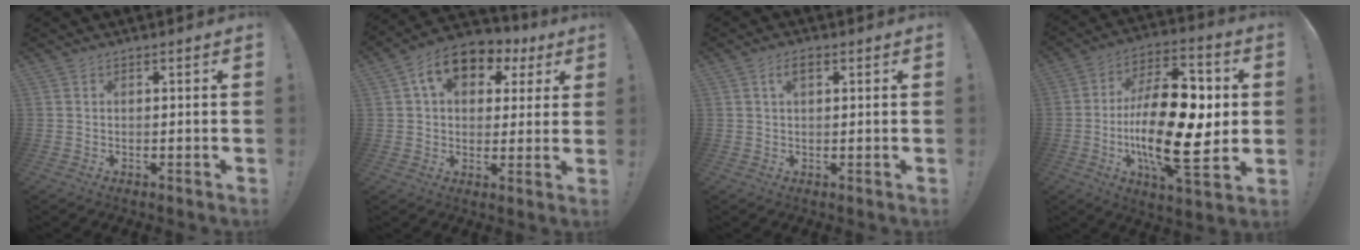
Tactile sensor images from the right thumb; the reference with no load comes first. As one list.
[{"total": 12.8, "force": [5.6, 8.5, 7.7], "torque": [-0.121, -0.014, 0.105]}, {"total": 3.3, "force": [1.2, 1.5, 2.7], "torque": [-0.048, 0.005, 0.018]}, {"total": 27.3, "force": [-2.3, 12.4, 24.2], "torque": [-0.434, 0.007, -0.037]}]